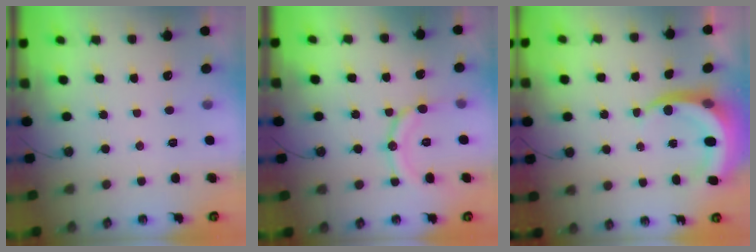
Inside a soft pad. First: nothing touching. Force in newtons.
{"total": 11.4, "press": 11.3, "slide": 1.0}
{"total": 7.5, "press": 7.5, "slide": 0.7}